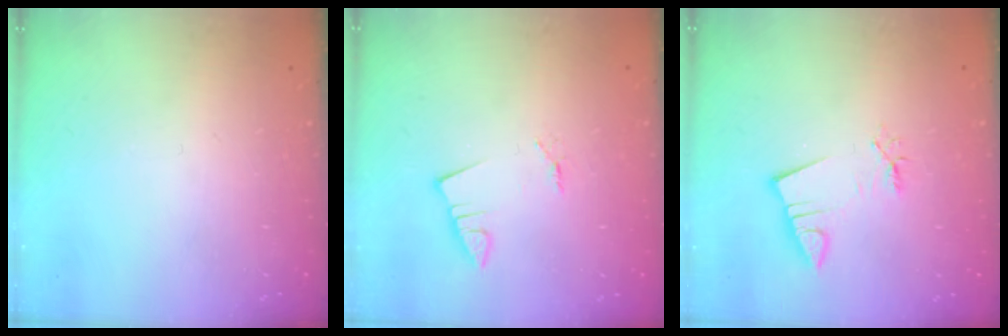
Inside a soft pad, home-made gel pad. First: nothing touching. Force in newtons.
{"total": 1.4, "press": 1.4, "slide": 0.1}
{"total": 2.8, "press": 2.8, "slide": 0.4}